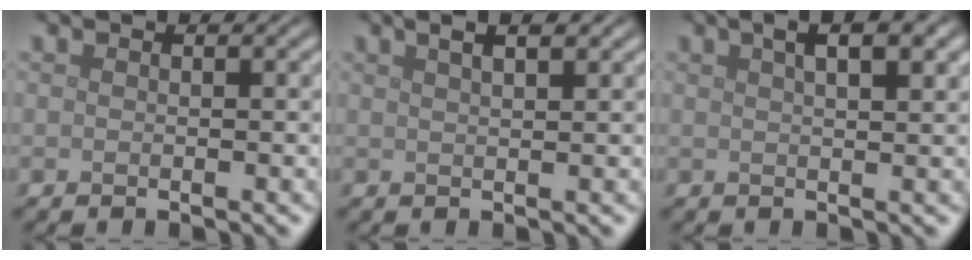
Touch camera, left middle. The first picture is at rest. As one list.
[{"total": 4.1, "force": [2.5, 1.6, 2.8], "torque": [-0.014, 0.020, 0.010]}, {"total": 5.9, "force": [3.0, 2.5, 4.4], "torque": [-0.035, 0.032, 0.018]}]